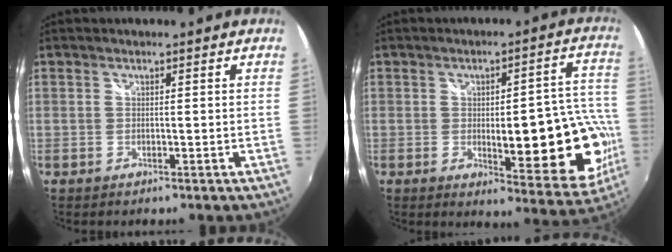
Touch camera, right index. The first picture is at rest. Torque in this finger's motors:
{"motor_torque": [1.70, 0.44, 0.77, 0.06]}